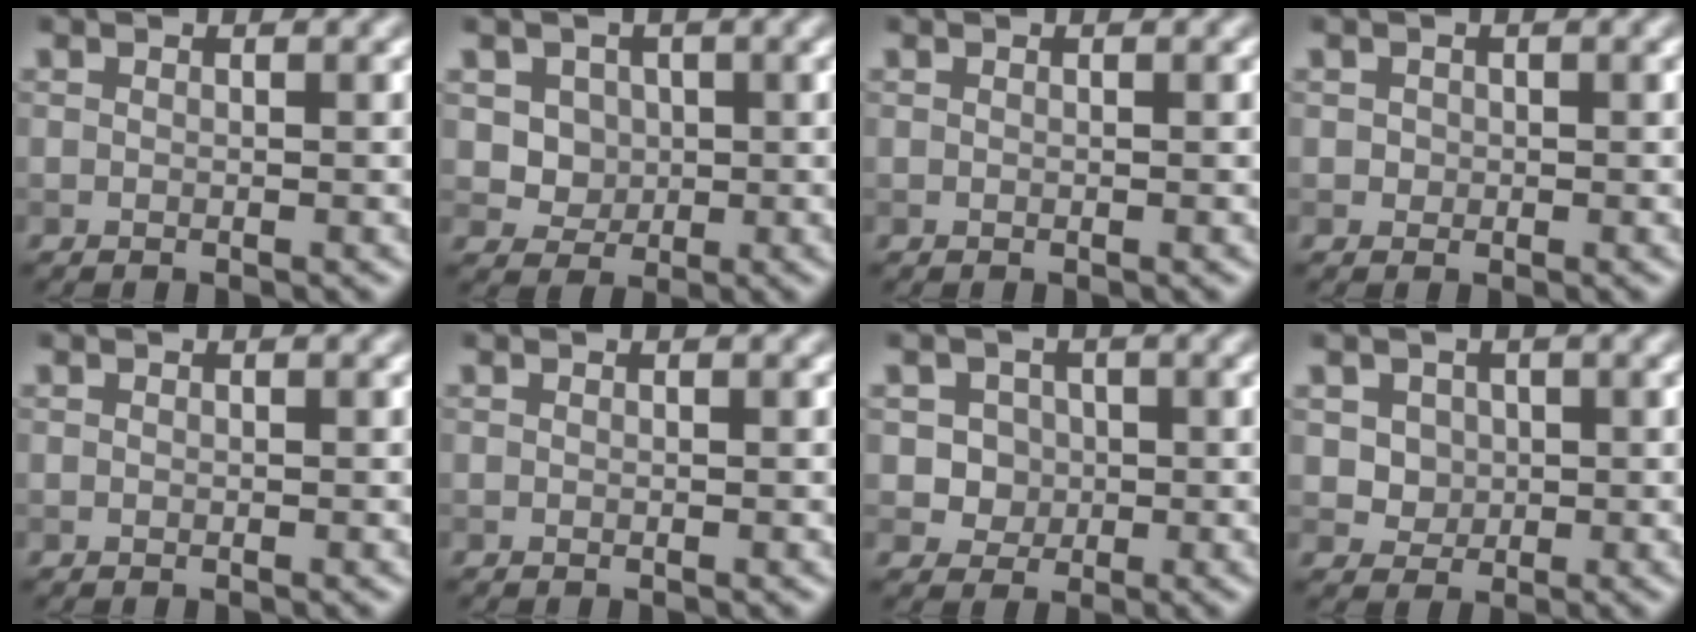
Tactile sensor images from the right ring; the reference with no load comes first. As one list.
[{"total": 3.2, "force": [1.0, 2.8, 1.4], "torque": [-0.028, -0.007, 0.029]}, {"total": 0.0}, {"total": 0.7, "force": [0.0, 0.7, 0.1], "torque": [0.005, -0.003, -0.001]}, {"total": 0.0}, {"total": 0.0}, {"total": 3.0, "force": [0.5, 2.8, 1.1], "torque": [-0.005, 0.003, 0.010]}, {"total": 3.0, "force": [1.0, 2.6, 1.2], "torque": [-0.027, -0.001, 0.029]}]